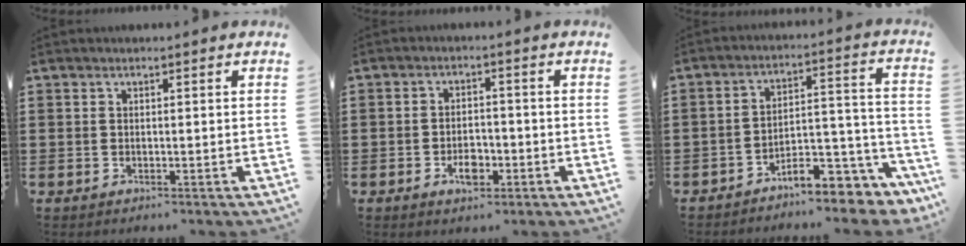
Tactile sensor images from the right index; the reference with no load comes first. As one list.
[{"total": 4.3, "force": [-1.7, 2.3, 3.2], "torque": [-0.046, 0.001, -0.031]}, {"total": 7.8, "force": [-6.7, 2.1, 3.6], "torque": [-0.049, 0.014, -0.125]}]